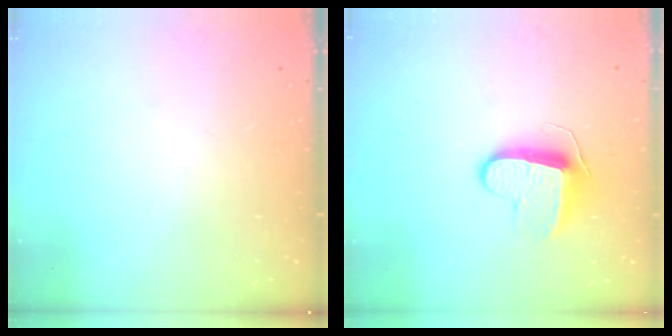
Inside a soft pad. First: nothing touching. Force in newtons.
{"total": 9.4, "press": 9.4, "slide": 0.5}